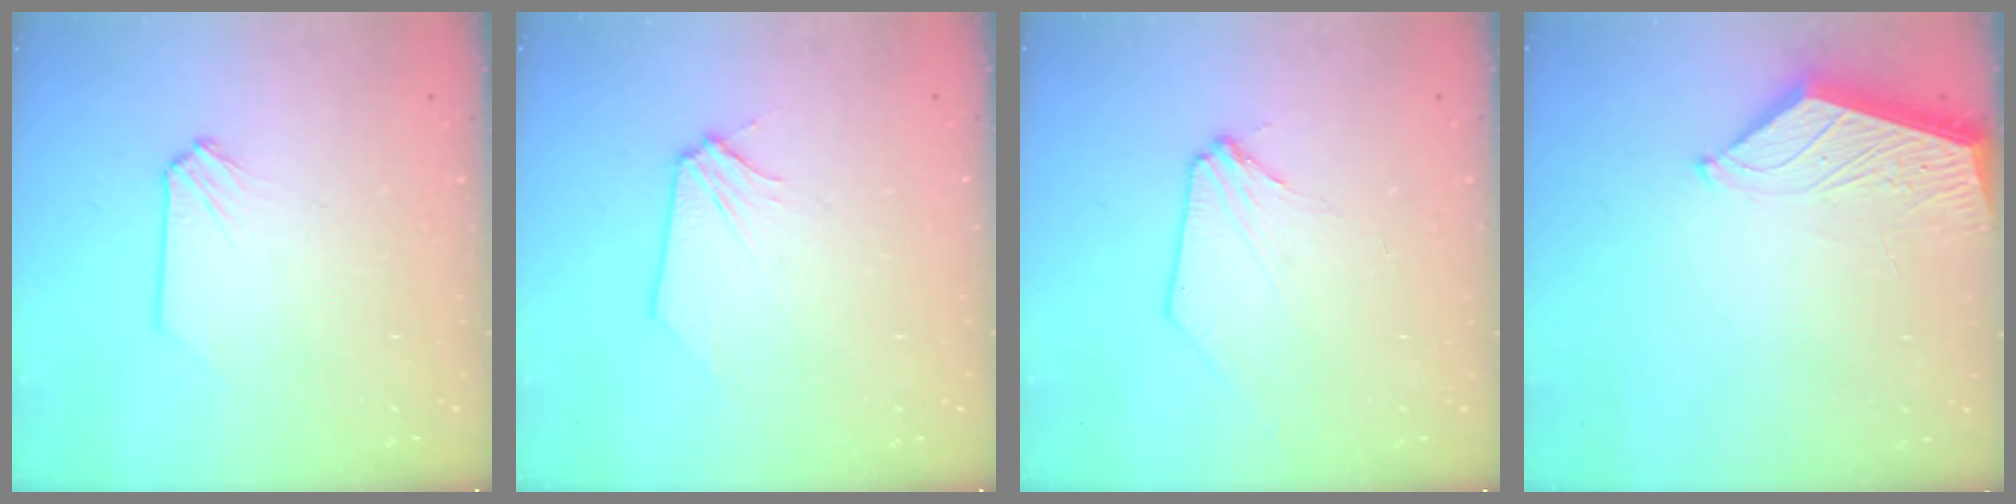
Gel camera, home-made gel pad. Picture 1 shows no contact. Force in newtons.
{"total": 0.0}
{"total": 1.5, "press": 1.4, "slide": 0.3}
{"total": 4.0, "press": 4.0, "slide": 0.5}